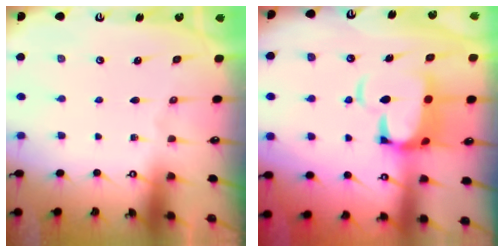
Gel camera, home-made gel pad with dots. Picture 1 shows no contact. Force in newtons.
{"total": 6.9, "press": 6.8, "slide": 1.4}